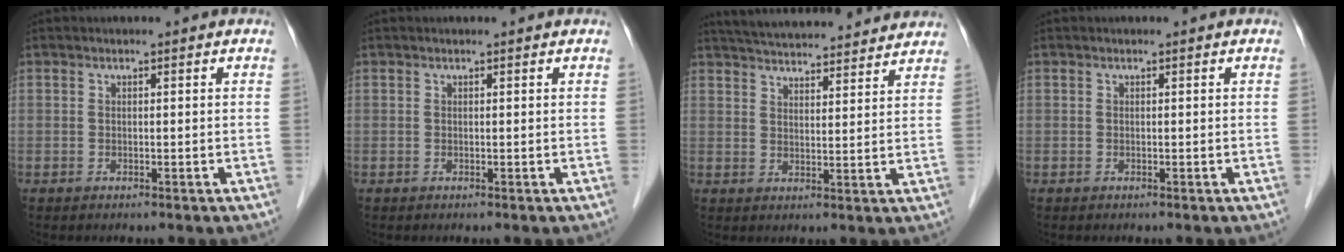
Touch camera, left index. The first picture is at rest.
{"total": 0.6, "force": [0.6, 0.0, 0.2], "torque": [-0.005, 0.004, 0.005]}
{"total": 19.6, "force": [18.2, 2.9, 6.5], "torque": [-0.104, 0.031, 0.249]}
{"total": 0.0}